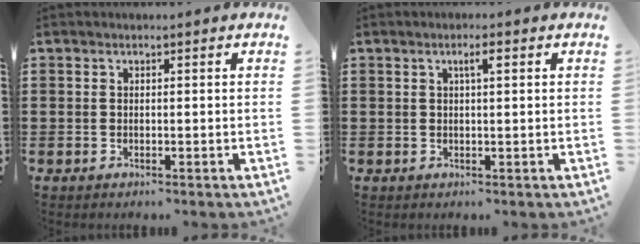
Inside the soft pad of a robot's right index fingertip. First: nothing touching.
{"total": 1.8, "force": [0.7, 0.3, 1.7], "torque": [-0.033, 0.005, 0.009]}